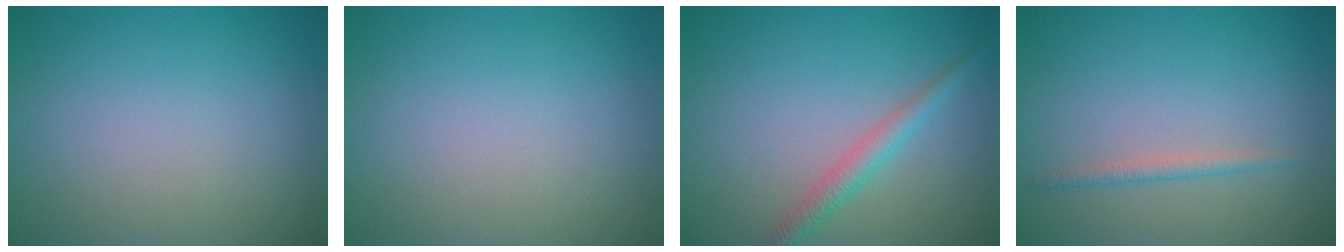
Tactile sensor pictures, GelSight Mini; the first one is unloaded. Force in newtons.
{"total": 0.0}
{"total": 2.2, "press": 2.2, "slide": 0.1}
{"total": 1.2, "press": 1.2, "slide": 0.0}